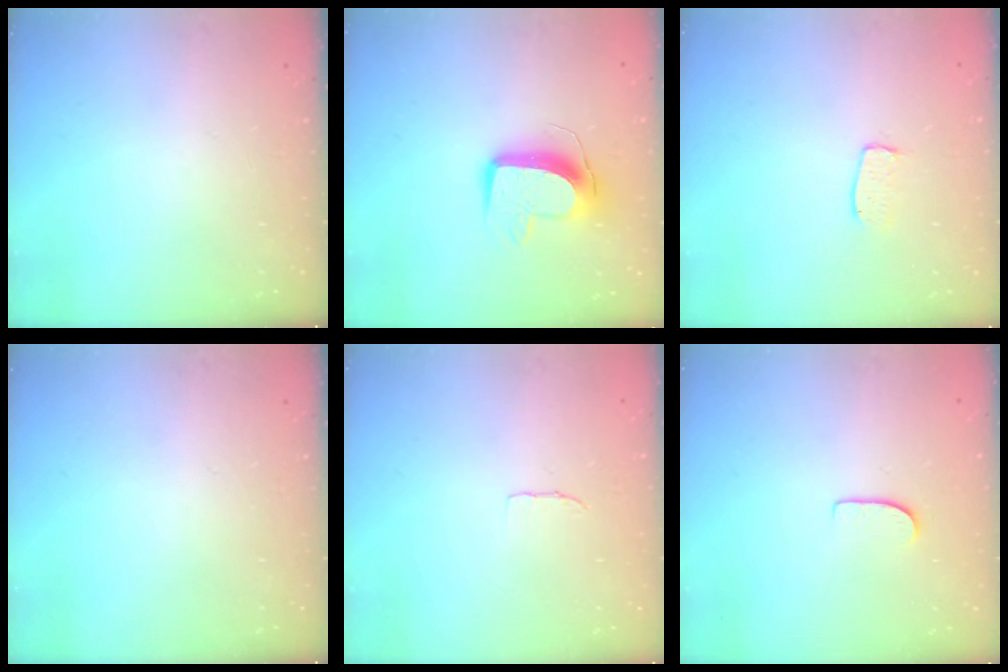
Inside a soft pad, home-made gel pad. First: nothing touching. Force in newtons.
{"total": 10.1, "press": 10.1, "slide": 0.4}
{"total": 4.8, "press": 4.8, "slide": 0.3}
{"total": 0.0}
{"total": 3.4, "press": 3.4, "slide": 0.2}
{"total": 6.1, "press": 6.1, "slide": 0.5}